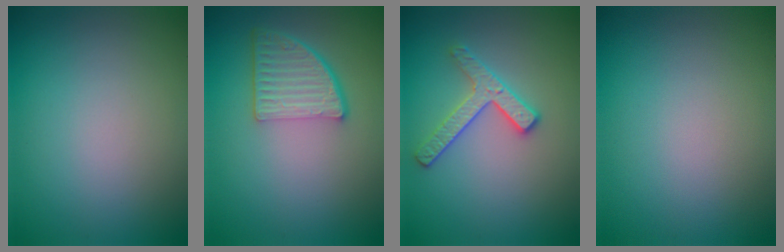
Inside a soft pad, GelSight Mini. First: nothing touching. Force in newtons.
{"total": 4.8, "press": 3.5, "slide": 3.3}
{"total": 2.6, "press": 2.5, "slide": 0.6}
{"total": 0.0}